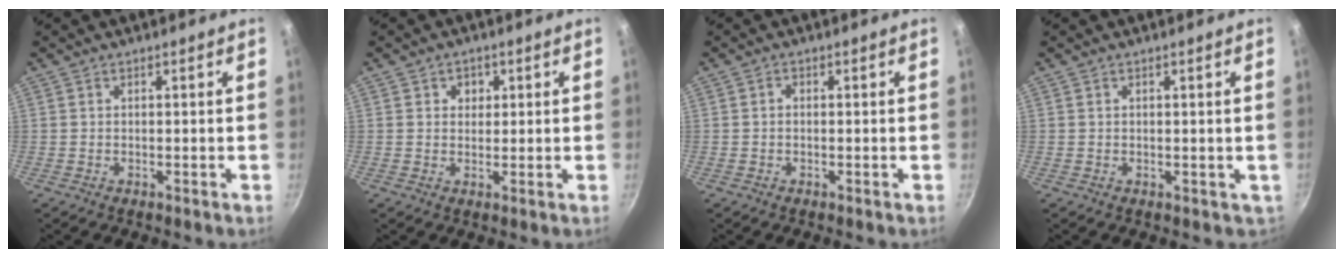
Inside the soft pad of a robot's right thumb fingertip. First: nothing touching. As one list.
[{"total": 2.5, "force": [0.9, 2.1, 1.1], "torque": [0.005, -0.002, 0.011]}, {"total": 0.7, "force": [-0.2, 0.5, 0.5], "torque": [-0.004, 0.001, -0.007]}, {"total": 1.4, "force": [0.4, 1.2, 0.7], "torque": [-0.003, -0.002, 0.012]}]